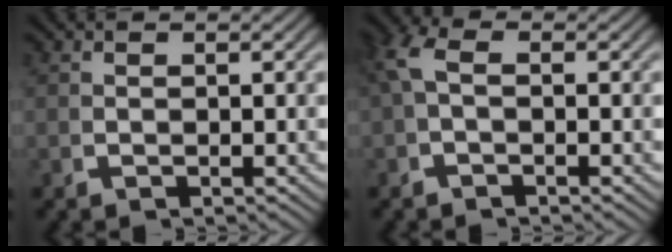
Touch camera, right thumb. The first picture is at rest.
{"total": 1.8, "force": [0.0, 1.0, 1.5], "torque": [-0.038, 0.002, 0.000]}